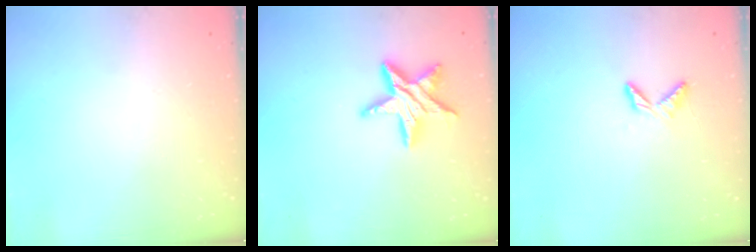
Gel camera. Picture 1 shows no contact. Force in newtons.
{"total": 13.8, "press": 13.8, "slide": 0.7}
{"total": 4.7, "press": 4.7, "slide": 0.4}